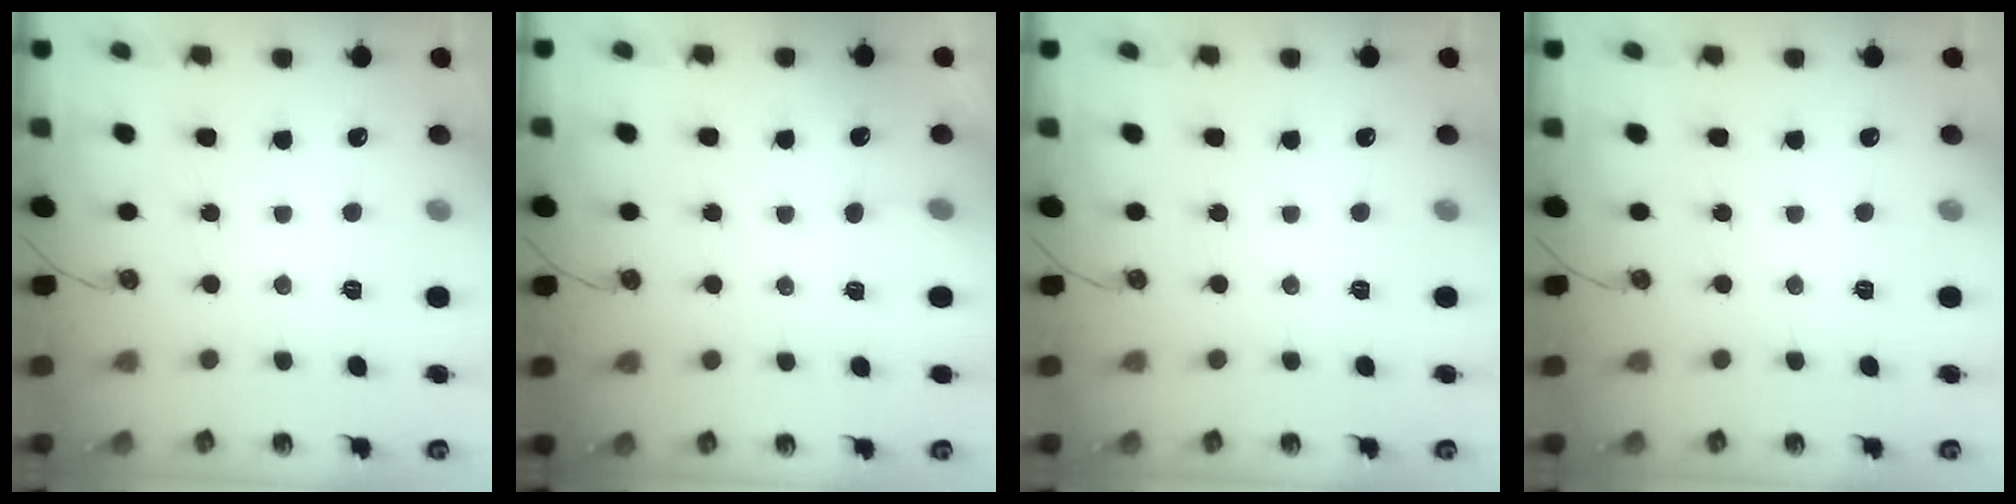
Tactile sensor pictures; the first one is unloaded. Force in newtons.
{"total": 1.7, "press": 1.7, "slide": 0.2}
{"total": 0.0}
{"total": 0.0}